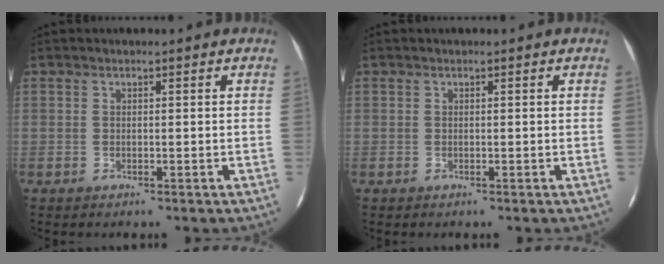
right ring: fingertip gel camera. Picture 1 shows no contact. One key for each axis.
{"total": 0.0}